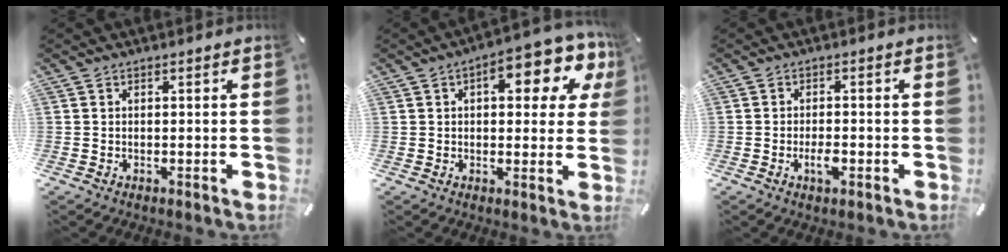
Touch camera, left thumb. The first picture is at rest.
{"total": 12.9, "force": [5.2, 5.9, 10.2], "torque": [-0.127, -0.026, 0.081]}
{"total": 3.3, "force": [-1.3, 1.4, 2.8], "torque": [-0.053, 0.003, -0.024]}